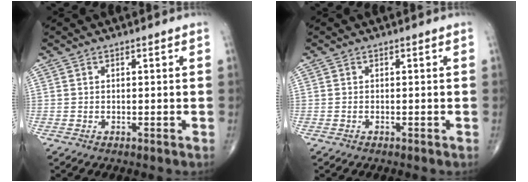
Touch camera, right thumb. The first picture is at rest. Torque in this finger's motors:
{"motor_torque": [-0.43, 0.04, -0.19, -0.13, 0.02]}